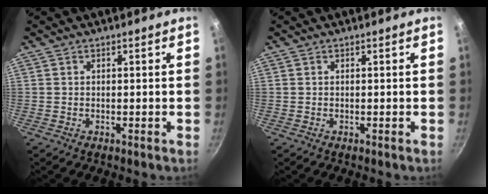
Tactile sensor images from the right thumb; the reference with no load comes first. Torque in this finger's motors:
{"motor_torque": [0.00, 0.00, -0.04, 0.02, 0.00]}